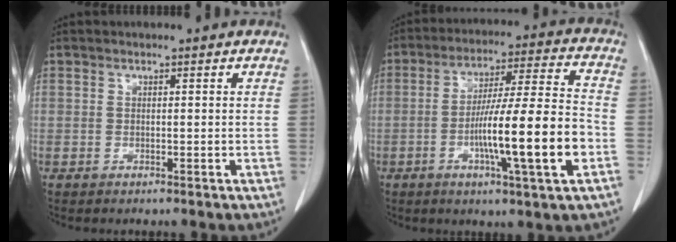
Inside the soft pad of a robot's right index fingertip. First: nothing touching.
{"total": 15.8, "force": [-4.4, 0.1, 15.2], "torque": [-0.258, 0.000, -0.074]}